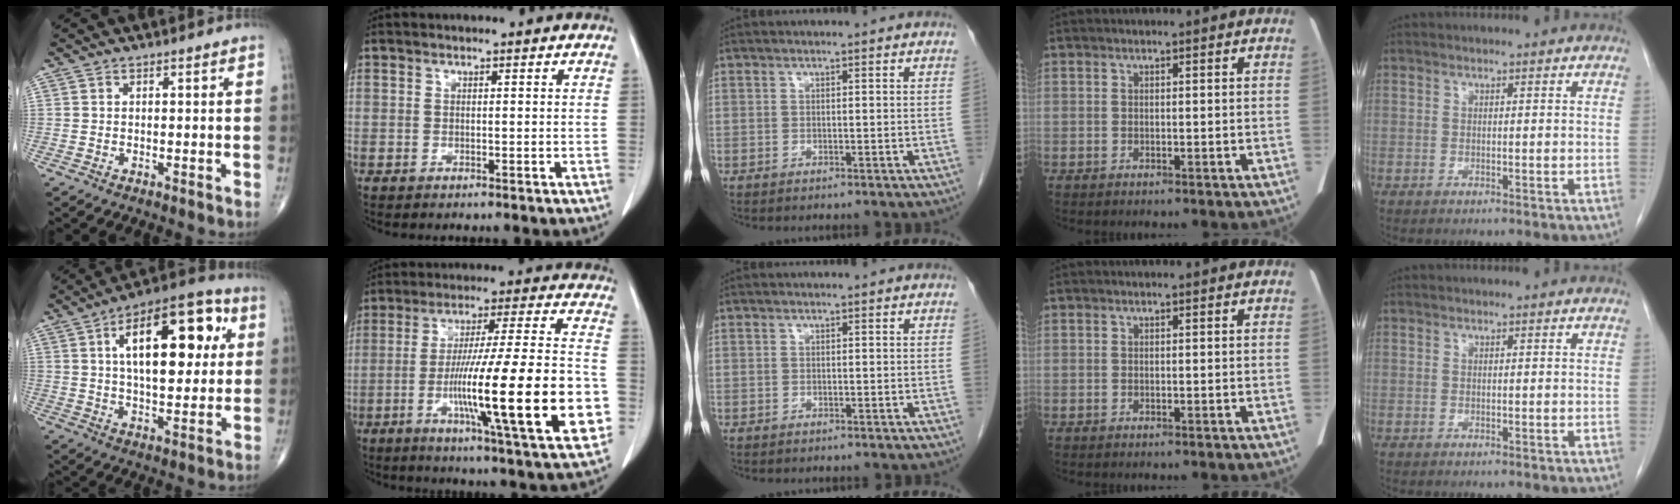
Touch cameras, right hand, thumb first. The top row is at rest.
{"thumb": {"total": 21.0, "force": [5.5, 9.8, 17.7], "torque": [-0.235, 0.007, 0.075]}, "index": {"total": 24.1, "force": [-5.9, 1.1, 23.3], "torque": [-0.336, -0.014, -0.092]}}